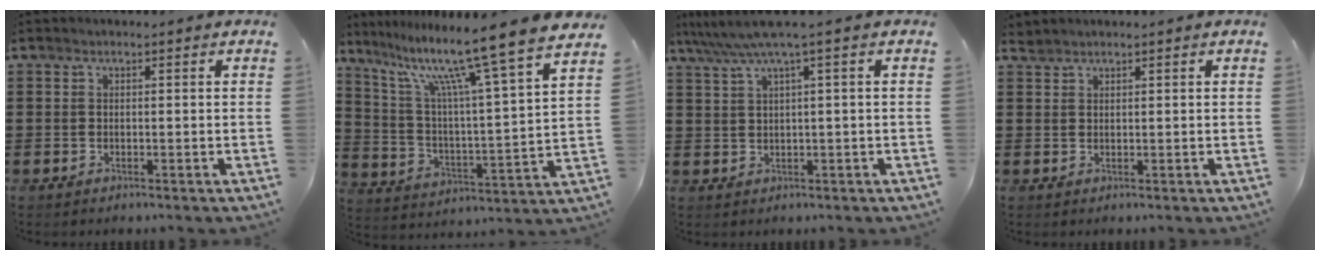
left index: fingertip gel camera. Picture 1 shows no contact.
{"total": 13.0, "force": [10.3, -0.6, 7.9], "torque": [-0.173, -0.074, 0.159]}
{"total": 3.9, "force": [1.6, -0.4, 3.5], "torque": [-0.079, -0.010, 0.021]}
{"total": 1.0, "force": [1.0, 0.1, 0.1], "torque": [-0.004, -0.001, 0.021]}